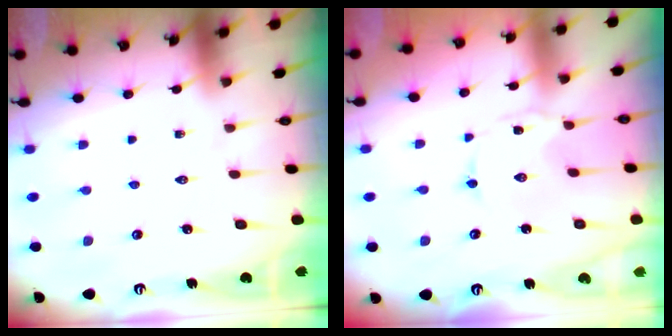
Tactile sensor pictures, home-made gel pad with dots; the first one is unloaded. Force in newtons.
{"total": 0.0}